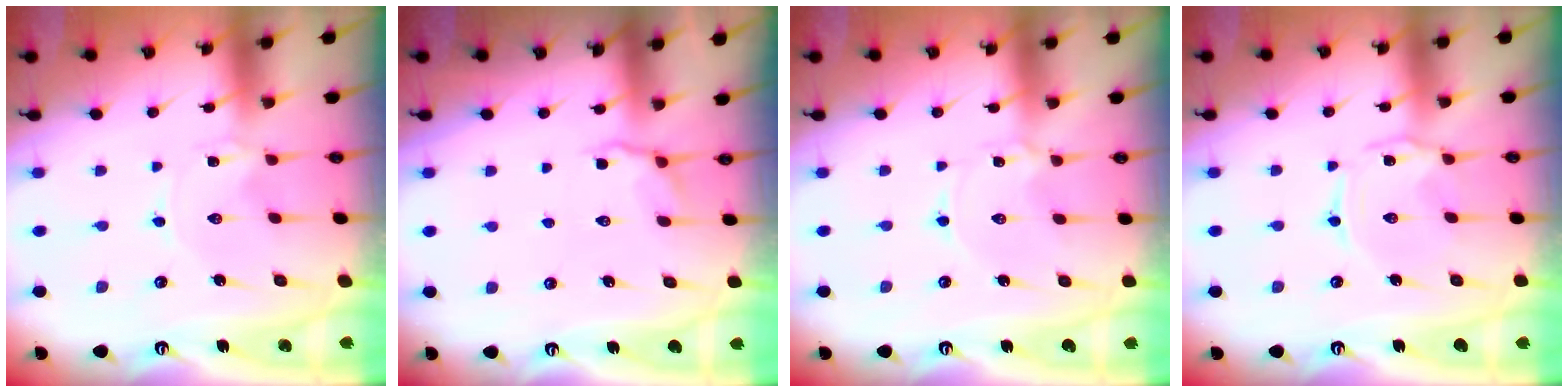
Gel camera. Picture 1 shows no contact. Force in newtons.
{"total": 3.2, "press": 2.8, "slide": 1.7}
{"total": 1.7, "press": 1.7, "slide": 0.3}
{"total": 1.5, "press": 1.5, "slide": 0.4}